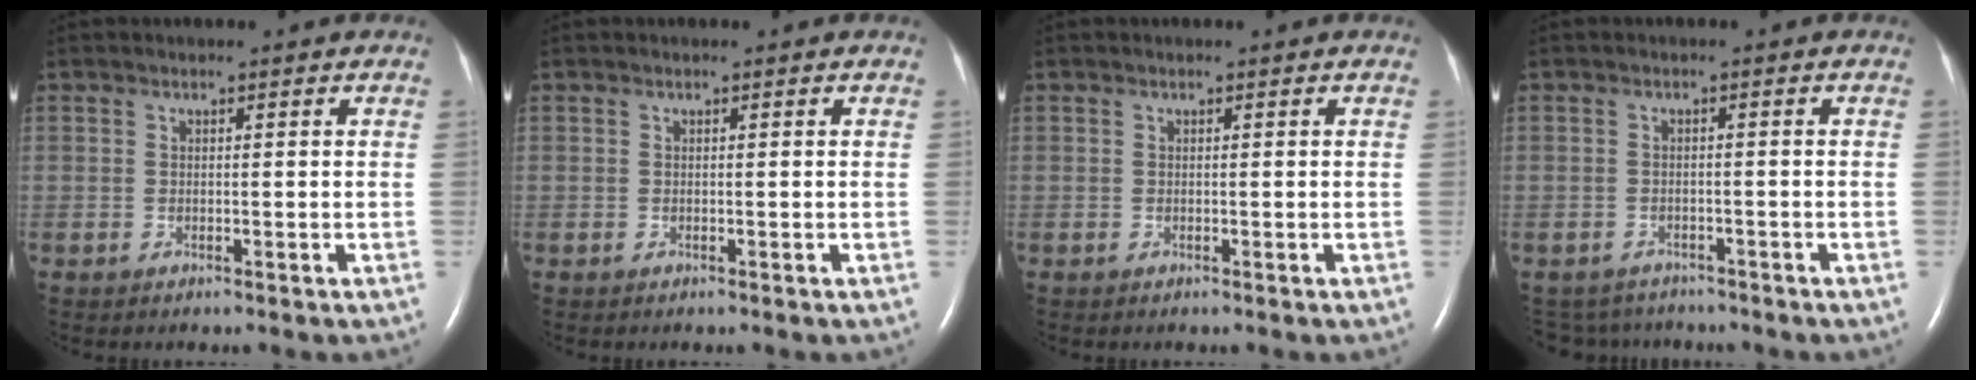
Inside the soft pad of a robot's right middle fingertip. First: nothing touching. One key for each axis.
{"total": 0.0}
{"total": 0.0}
{"total": 5.2, "fx": -4.8, "fy": 2.0, "fz": -0.1, "tx": 0.000, "ty": 0.003, "tz": -0.067}